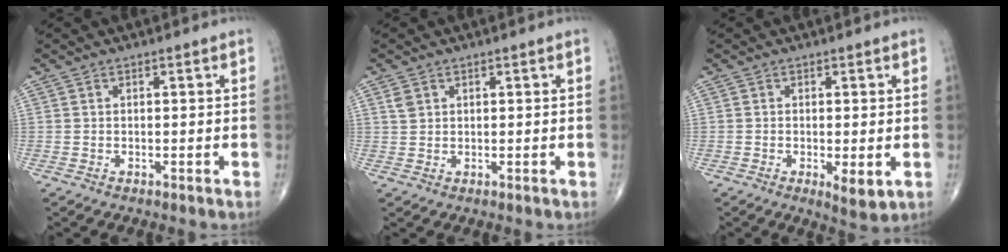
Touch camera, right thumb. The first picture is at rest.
{"total": 1.9, "force": [0.9, 1.4, 0.8], "torque": [-0.013, 0.000, 0.020]}
{"total": 4.2, "force": [-1.0, 1.3, 3.9], "torque": [-0.062, -0.015, -0.016]}